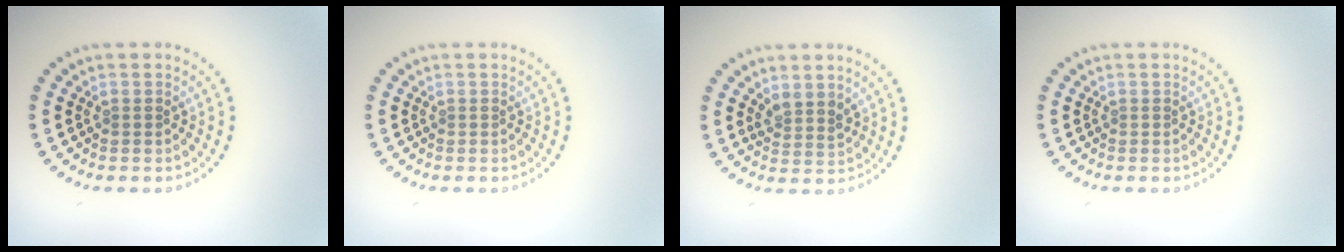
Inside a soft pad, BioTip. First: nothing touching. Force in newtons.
{"total": 0.0}
{"total": 1.9, "press": 1.5, "slide": 1.1}
{"total": 0.0}